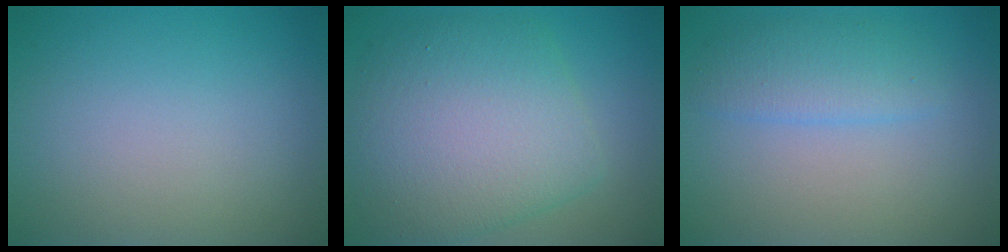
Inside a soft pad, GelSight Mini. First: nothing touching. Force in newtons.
{"total": 8.2, "press": 8.2, "slide": 0.3}
{"total": 2.6, "press": 2.6, "slide": 0.1}